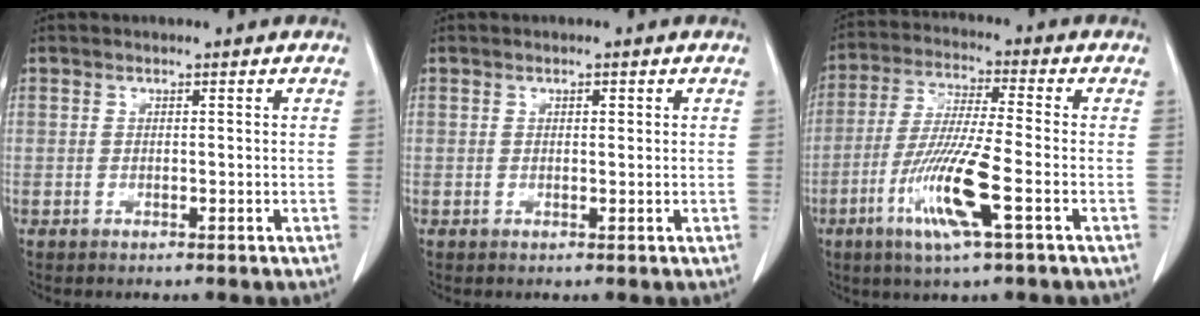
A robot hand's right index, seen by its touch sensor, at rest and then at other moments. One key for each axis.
{"total": 0.8, "fx": 0.3, "fy": 0.3, "fz": 0.6, "tx": -0.011, "ty": 0.000, "tz": 0.006}
{"total": 11.4, "fx": -4.3, "fy": 0.3, "fz": 10.5, "tx": -0.213, "ty": -0.018, "tz": -0.086}